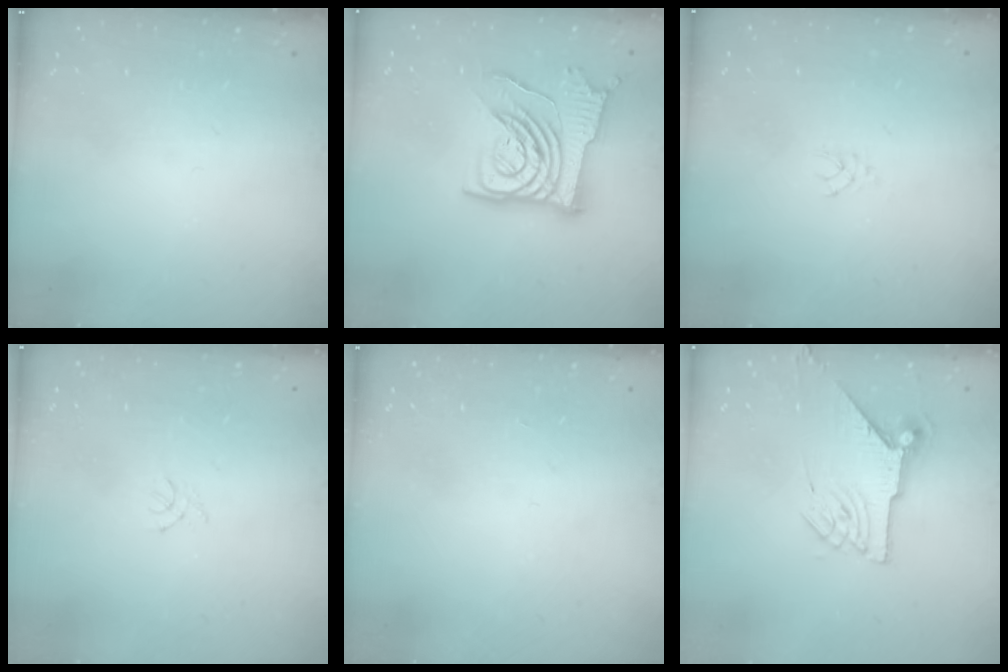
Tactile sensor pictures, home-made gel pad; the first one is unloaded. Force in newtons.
{"total": 14.6, "press": 14.5, "slide": 1.8}
{"total": 2.1, "press": 2.1, "slide": 0.3}
{"total": 0.5, "press": 0.4, "slide": 0.3}
{"total": 1.0, "press": 0.9, "slide": 0.2}
{"total": 8.3, "press": 8.3, "slide": 0.3}